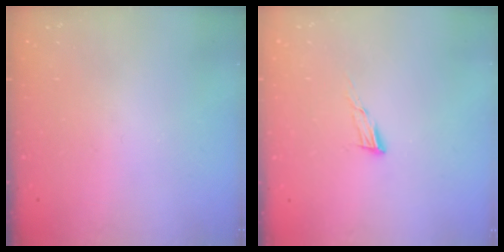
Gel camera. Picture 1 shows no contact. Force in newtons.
{"total": 6.6, "press": 6.6, "slide": 1.0}